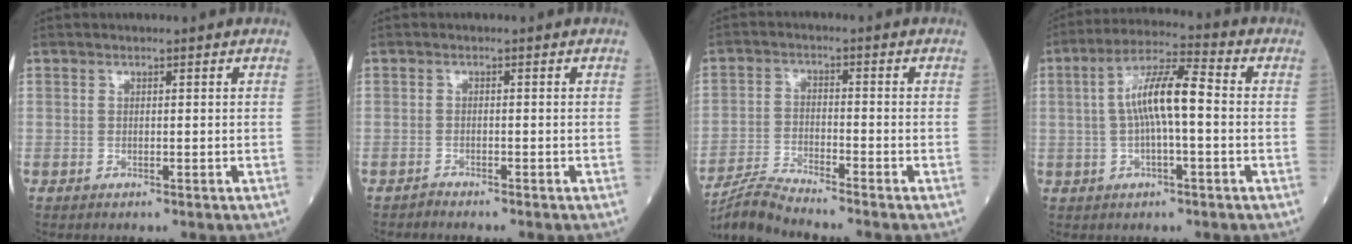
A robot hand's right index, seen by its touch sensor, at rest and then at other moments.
{"total": 0.9, "force": [-0.9, -0.2, -0.1], "torque": [0.002, -0.003, -0.018]}
{"total": 6.3, "force": [-6.0, -1.7, 1.1], "torque": [-0.028, -0.019, -0.117]}
{"total": 9.1, "force": [0.1, 1.7, 8.9], "torque": [-0.170, 0.024, -0.002]}